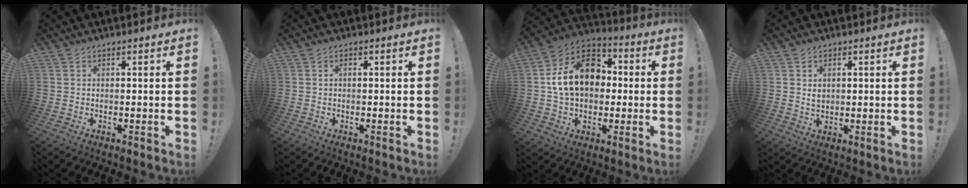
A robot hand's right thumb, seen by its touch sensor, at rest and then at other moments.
{"total": 1.0, "force": [0.1, 0.5, 0.9], "torque": [-0.021, 0.005, 0.002]}
{"total": 18.9, "force": [2.8, 14.0, 12.4], "torque": [-0.189, 0.013, 0.057]}
{"total": 3.0, "force": [0.7, 2.4, 1.7], "torque": [-0.015, -0.003, 0.009]}